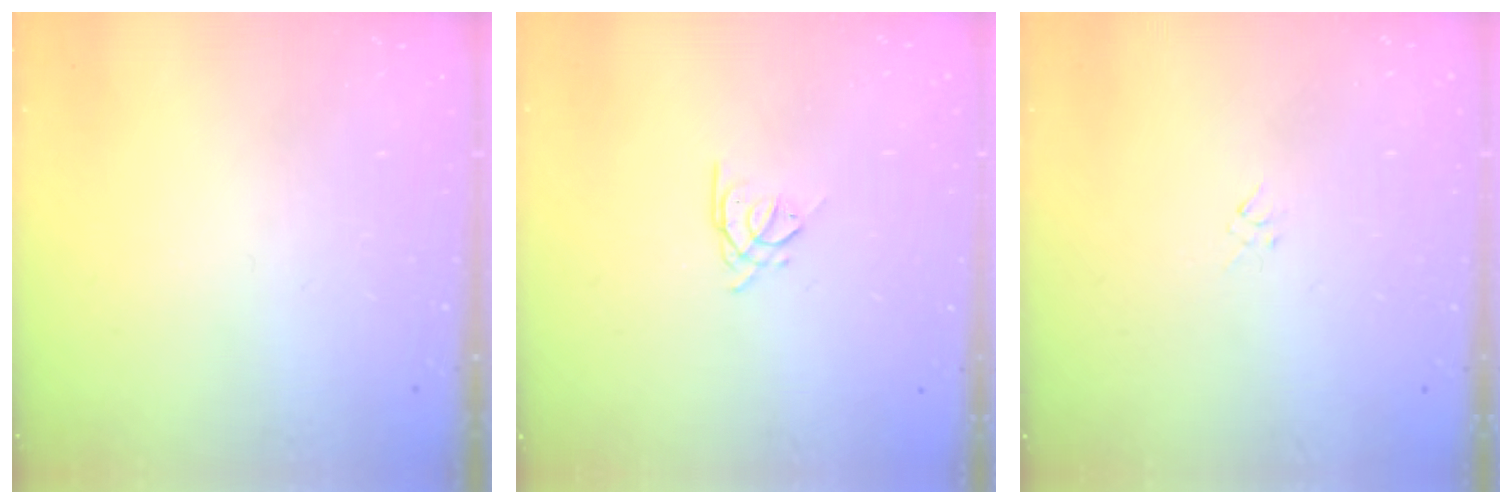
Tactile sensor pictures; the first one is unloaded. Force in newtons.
{"total": 1.9, "press": 1.9, "slide": 0.4}
{"total": 2.3, "press": 2.2, "slide": 0.6}